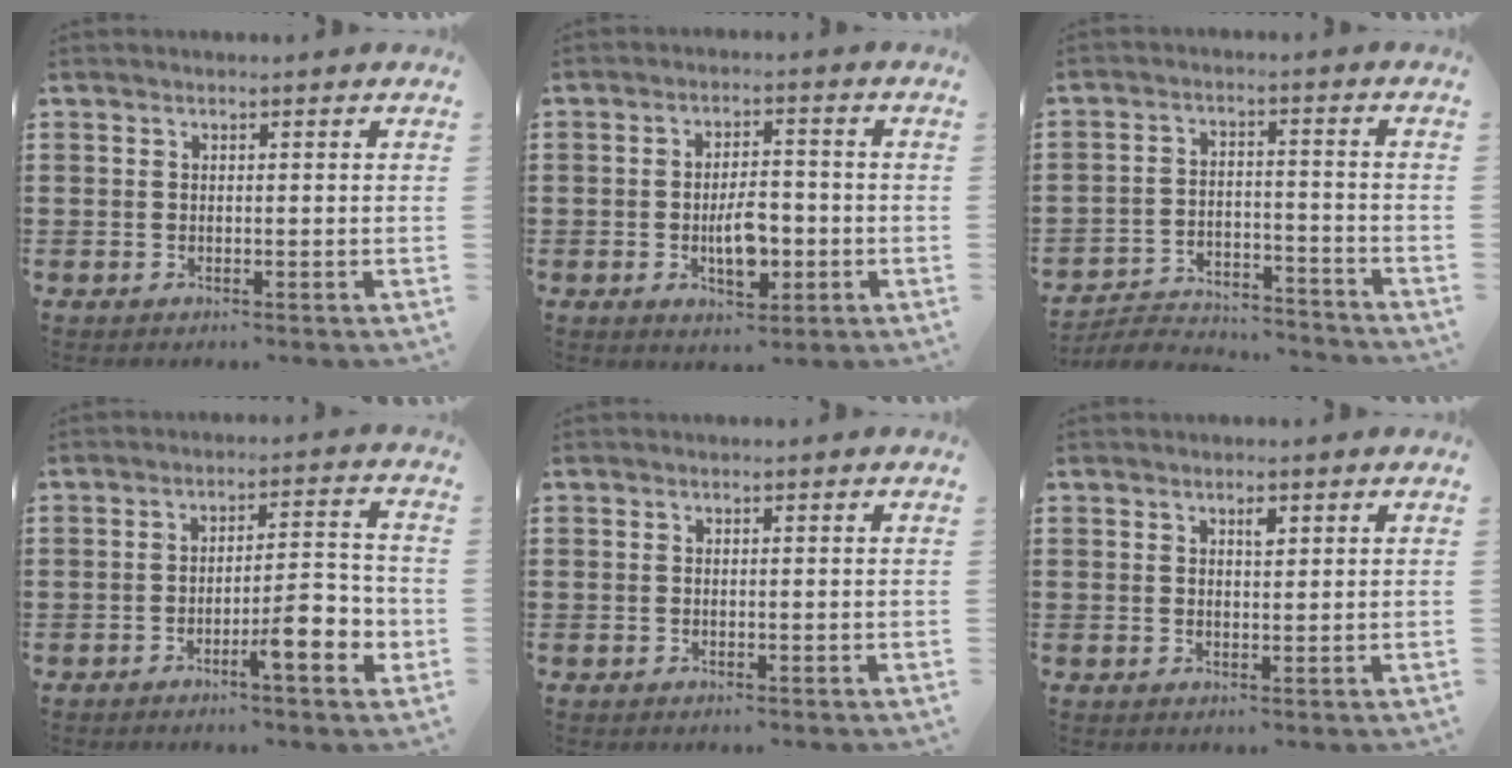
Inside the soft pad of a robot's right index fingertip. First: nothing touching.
{"total": 6.0, "force": [-1.6, 3.0, 5.0], "torque": [-0.078, -0.001, -0.032]}
{"total": 5.1, "force": [-5.0, 0.9, 0.7], "torque": [-0.021, 0.010, -0.103]}
{"total": 7.5, "force": [-3.3, 1.8, 6.5], "torque": [-0.086, -0.002, -0.056]}
{"total": 0.0}
{"total": 1.5, "force": [0.8, 0.6, 1.2], "torque": [-0.017, 0.001, 0.011]}